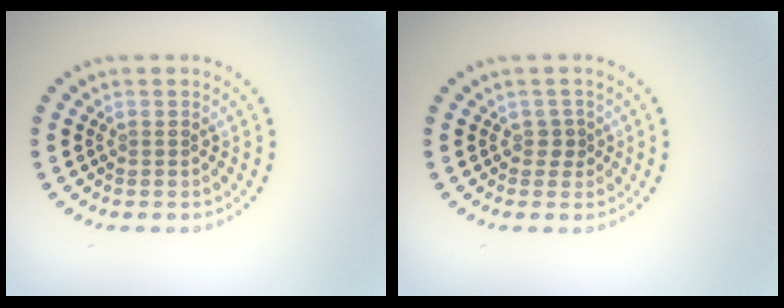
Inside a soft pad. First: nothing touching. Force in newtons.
{"total": 1.2, "press": 0.9, "slide": 0.8}